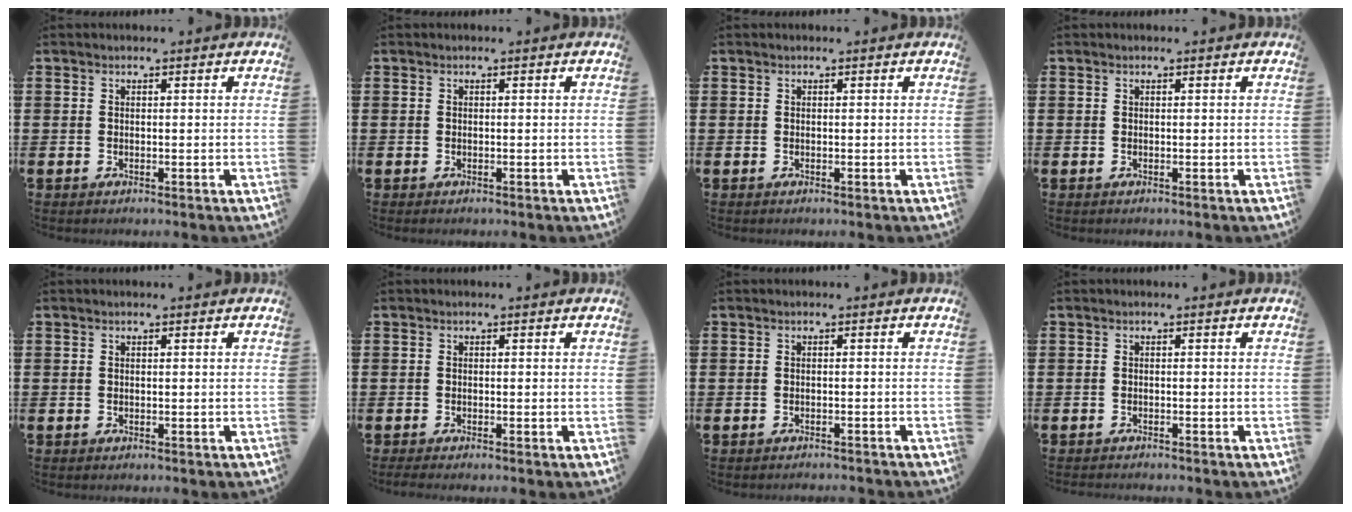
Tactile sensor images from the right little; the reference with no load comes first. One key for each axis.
{"total": 0.0}
{"total": 0.0}
{"total": 0.0}
{"total": 0.0}
{"total": 0.5, "fx": -0.4, "fy": 0.0, "fz": 0.3, "tx": -0.005, "ty": -0.001, "tz": -0.008}
{"total": 0.7, "fx": -0.7, "fy": -0.1, "fz": 0.0, "tx": 0.000, "ty": 0.000, "tz": -0.015}
{"total": 0.5, "fx": -0.5, "fy": 0.0, "fz": -0.1, "tx": 0.001, "ty": -0.002, "tz": -0.010}